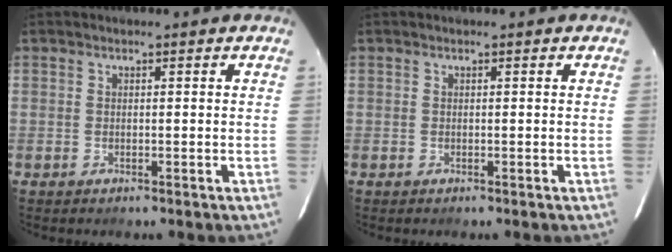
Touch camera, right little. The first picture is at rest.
{"total": 0.0}